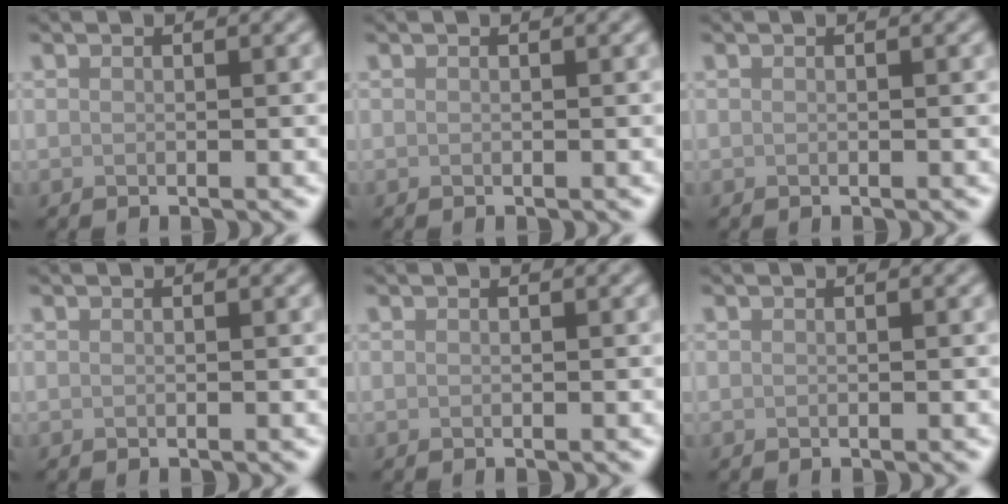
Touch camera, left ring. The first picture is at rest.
{"total": 0.0}
{"total": 0.0}
{"total": 0.0}
{"total": 0.0}
{"total": 0.0}